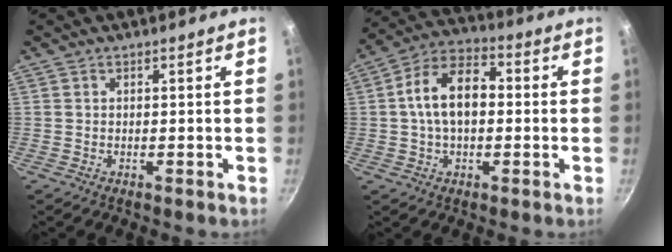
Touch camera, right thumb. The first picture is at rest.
{"total": 12.2, "force": [0.5, 7.6, 9.5], "torque": [-0.144, 0.034, -0.006]}